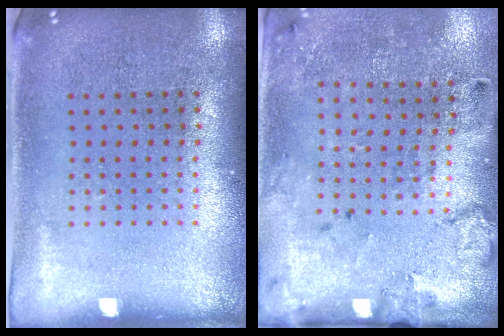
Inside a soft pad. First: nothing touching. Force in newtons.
{"total": 2.1, "press": 1.4, "slide": 1.6}